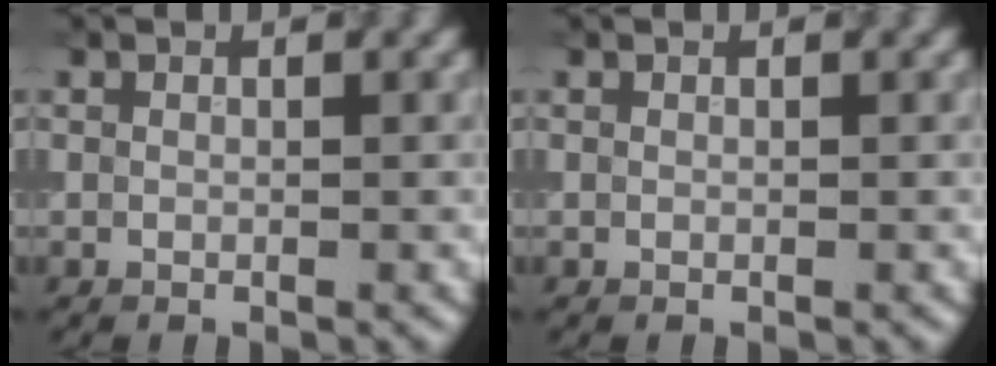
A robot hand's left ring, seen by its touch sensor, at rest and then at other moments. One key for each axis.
{"total": 0.0}